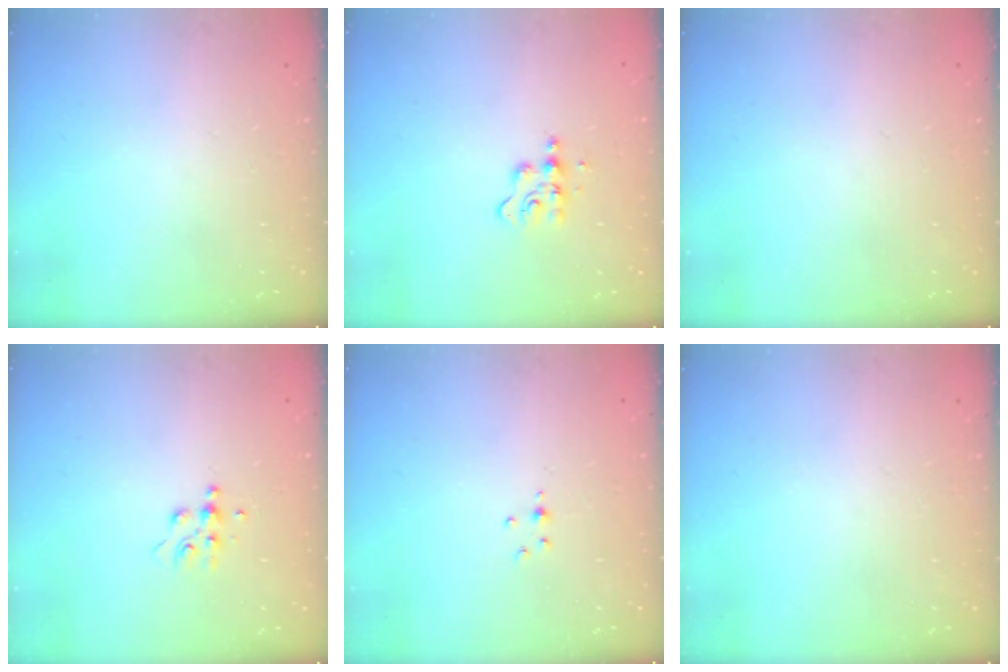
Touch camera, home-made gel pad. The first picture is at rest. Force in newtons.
{"total": 6.1, "press": 6.0, "slide": 1.0}
{"total": 0.0}
{"total": 6.3, "press": 6.3, "slide": 0.8}
{"total": 2.8, "press": 2.4, "slide": 1.5}
{"total": 0.0}